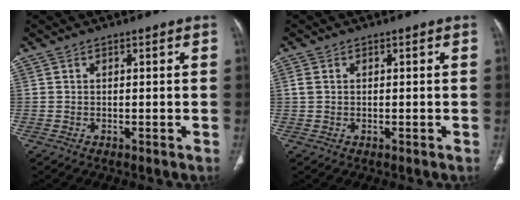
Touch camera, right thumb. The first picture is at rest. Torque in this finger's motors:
{"motor_torque": [-0.26, 0.09, -0.18, 0.26, -0.01]}